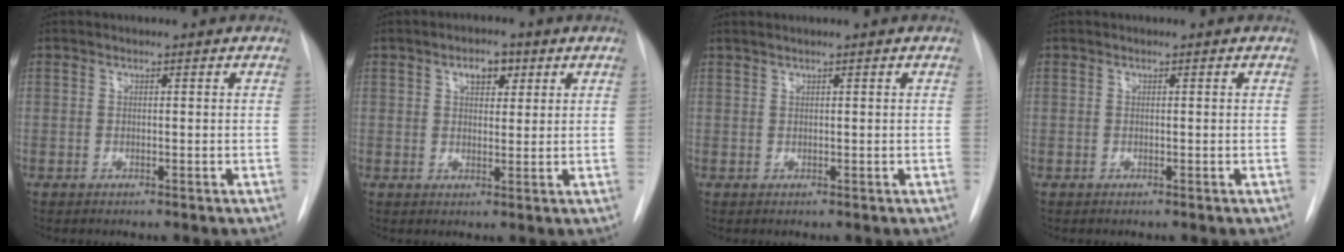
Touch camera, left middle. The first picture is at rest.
{"total": 3.7, "force": [1.8, 2.0, 2.6], "torque": [-0.039, 0.007, 0.026]}
{"total": 1.0, "force": [0.8, -0.2, 0.5], "torque": [-0.015, 0.009, 0.020]}
{"total": 0.0}